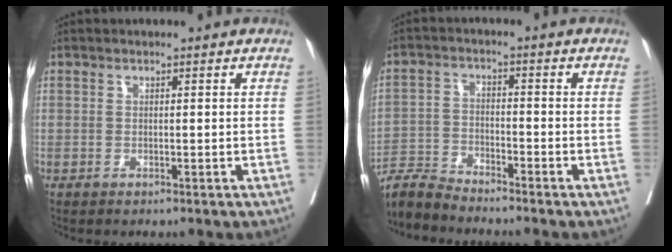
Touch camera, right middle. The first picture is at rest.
{"total": 5.1, "force": [-5.1, -0.4, -0.1], "torque": [0.002, -0.010, -0.098]}